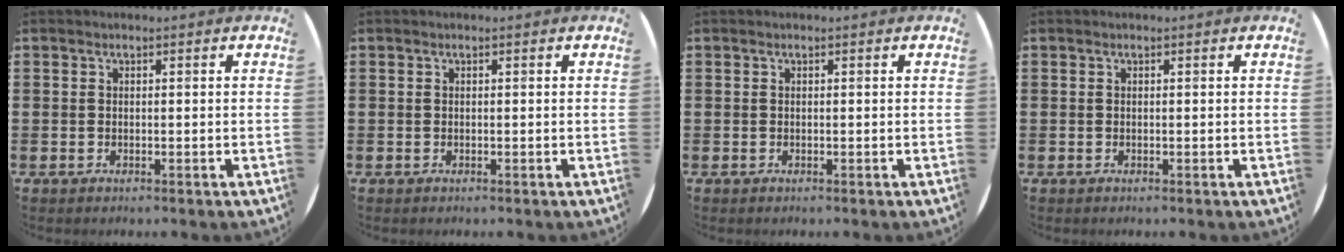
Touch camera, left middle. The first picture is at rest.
{"total": 0.0}
{"total": 0.0}
{"total": 0.0}